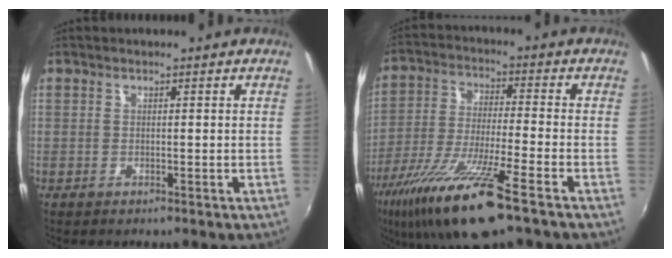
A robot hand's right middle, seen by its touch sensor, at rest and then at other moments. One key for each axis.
{"total": 16.2, "fx": -10.5, "fy": 1.2, "fz": 12.3, "tx": -0.252, "ty": -0.039, "tz": -0.193}